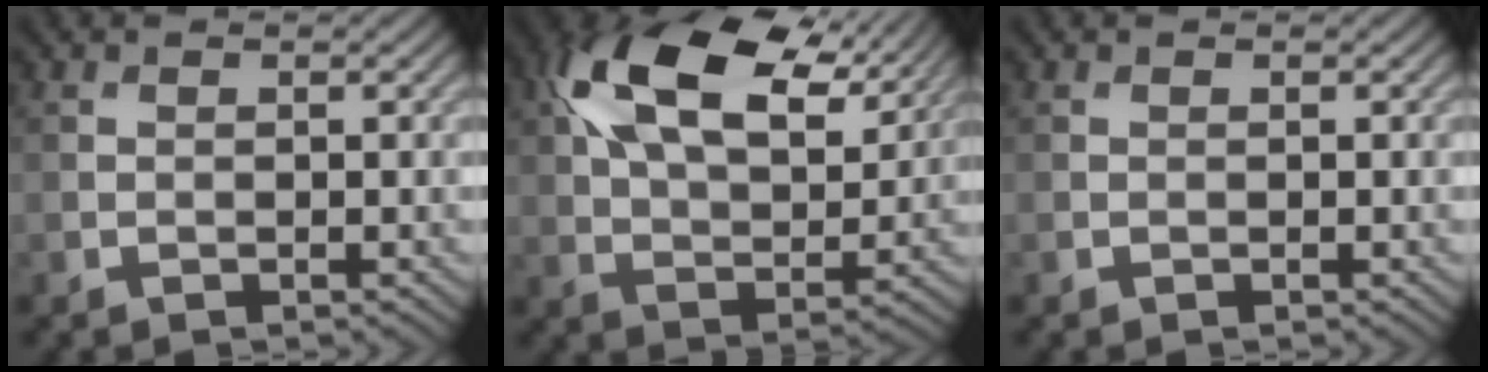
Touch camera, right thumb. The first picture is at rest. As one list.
[{"total": 16.7, "force": [8.0, 8.9, 11.6], "torque": [-0.221, 0.013, 0.125]}, {"total": 0.0}]